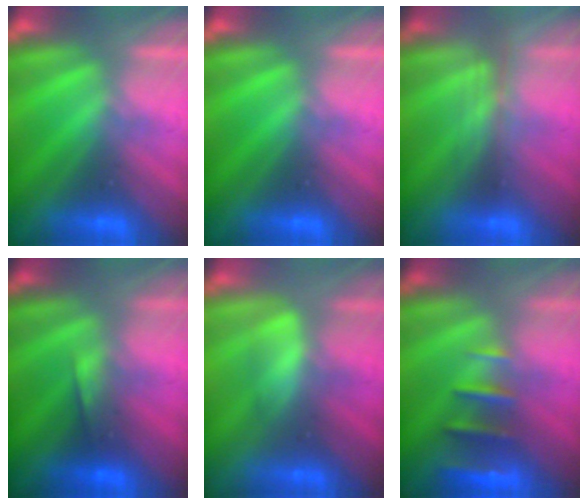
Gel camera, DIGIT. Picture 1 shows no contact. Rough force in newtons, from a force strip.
{"total": 0.0}
{"total": 2.4}
{"total": 3.4}
{"total": 2.6}
{"total": 2.4}